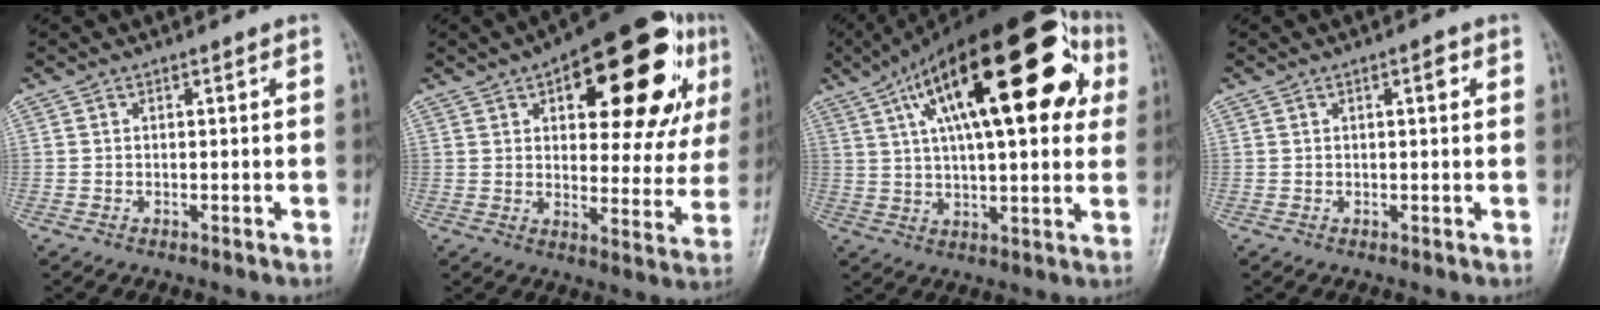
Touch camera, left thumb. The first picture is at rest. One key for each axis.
{"total": 26.4, "fx": 10.7, "fy": 11.6, "fz": 21.1, "tx": -0.246, "ty": 0.005, "tz": 0.145}
{"total": 29.1, "fx": 10.2, "fy": 11.2, "fz": 24.8, "tx": -0.370, "ty": 0.035, "tz": 0.150}
{"total": 2.0, "fx": 0.7, "fy": 0.7, "fz": 1.7, "tx": -0.024, "ty": 0.002, "tz": 0.008}